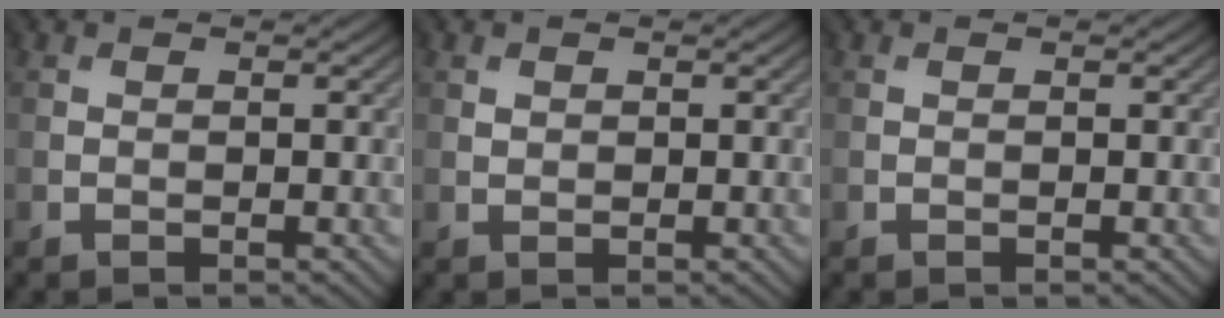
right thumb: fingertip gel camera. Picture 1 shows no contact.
{"total": 1.1, "force": [0.9, 0.7, -0.1], "torque": [0.002, -0.002, 0.020]}
{"total": 0.0}